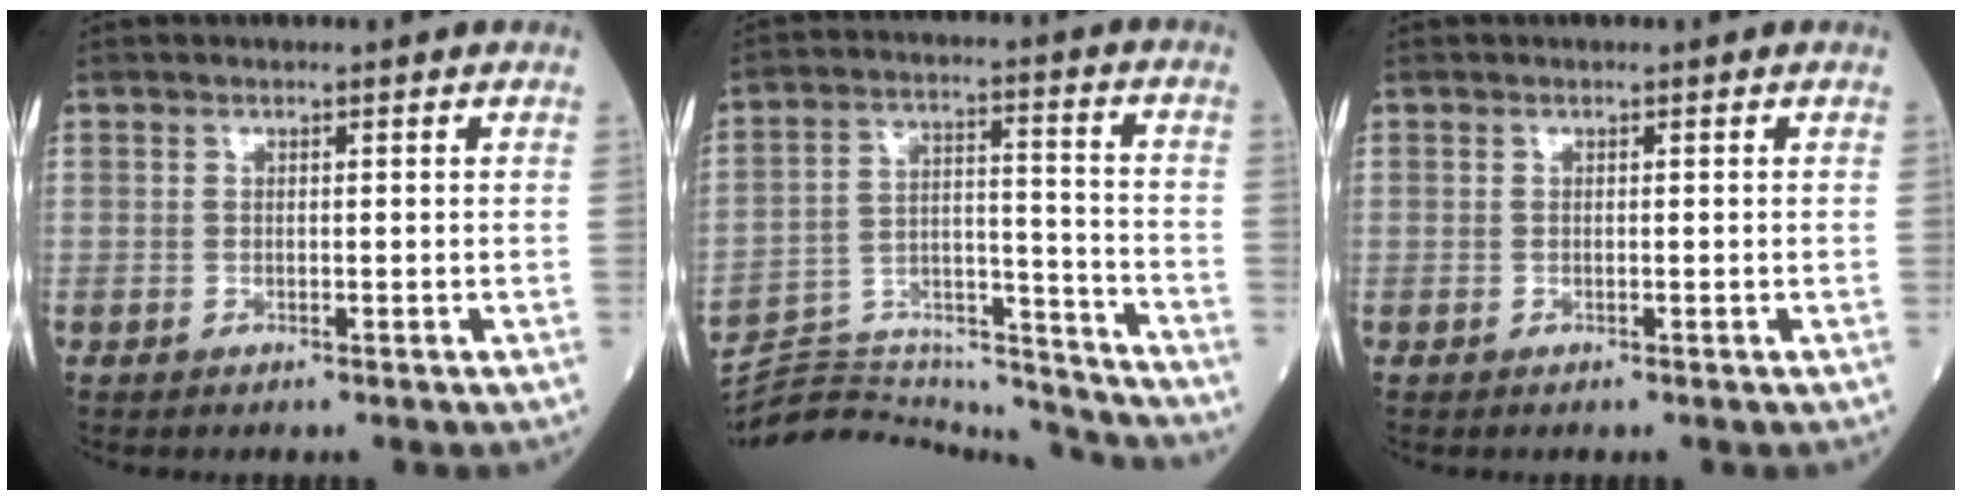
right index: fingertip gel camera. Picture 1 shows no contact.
{"total": 18.6, "force": [-18.4, 1.4, 2.0], "torque": [-0.034, 0.049, -0.272]}
{"total": 0.0}